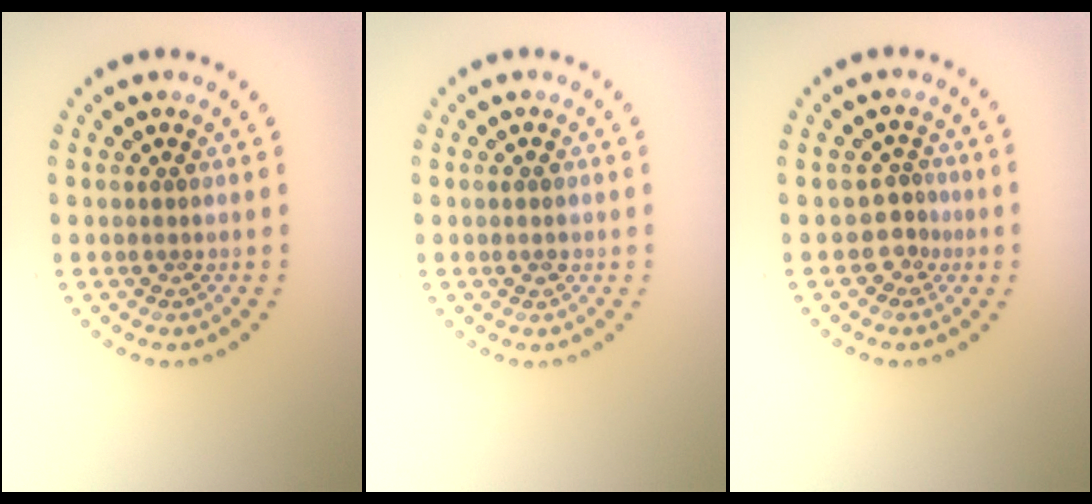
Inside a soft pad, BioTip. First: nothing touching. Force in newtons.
{"total": 1.0, "press": 1.0, "slide": 0.1}
{"total": 1.8, "press": 1.1, "slide": 1.4}